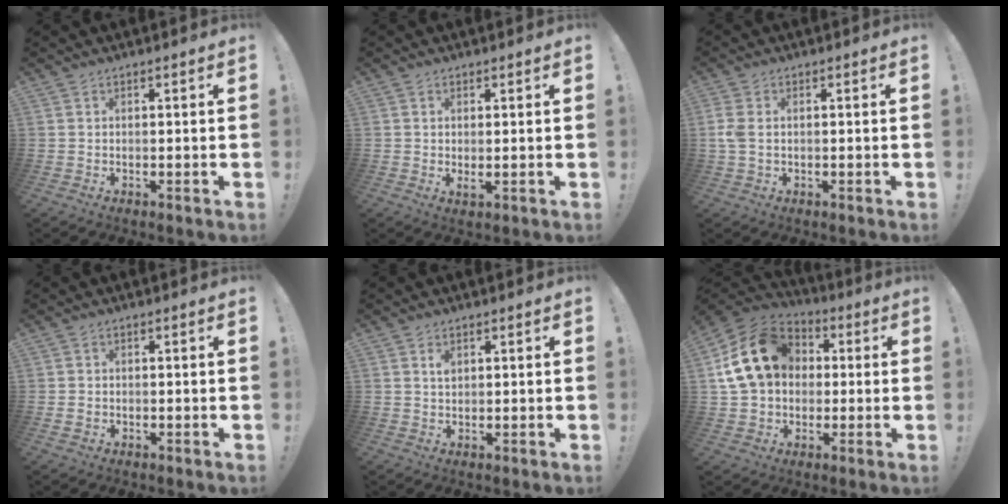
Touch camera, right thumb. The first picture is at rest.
{"total": 1.8, "force": [0.6, 0.3, 1.7], "torque": [-0.020, -0.007, 0.009]}
{"total": 3.2, "force": [0.5, 2.0, 2.5], "torque": [-0.062, 0.007, 0.010]}
{"total": 1.4, "force": [-0.2, 1.2, 0.7], "torque": [-0.015, 0.004, -0.004]}
{"total": 1.8, "force": [0.8, 1.2, 1.0], "torque": [-0.008, -0.004, 0.013]}
{"total": 18.5, "force": [4.0, 14.5, 10.8], "torque": [-0.192, 0.005, 0.082]}